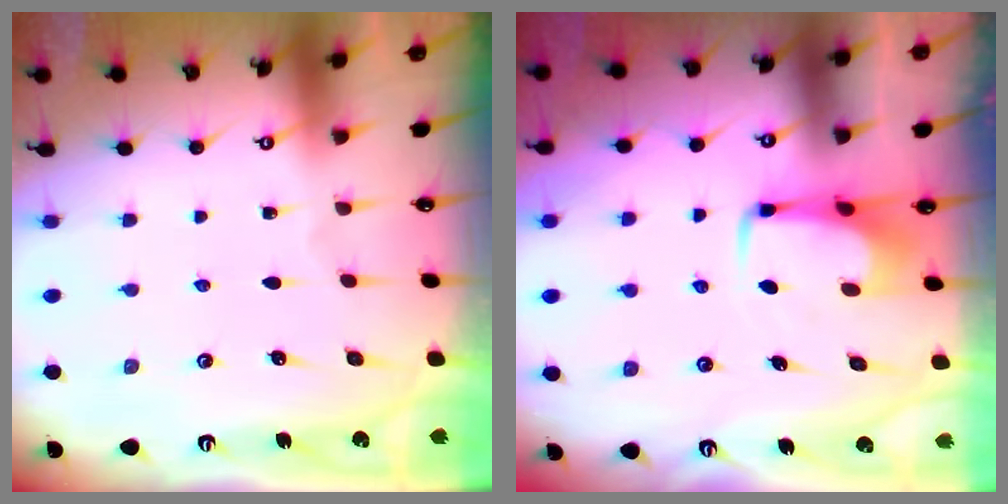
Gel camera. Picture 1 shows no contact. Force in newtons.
{"total": 3.9, "press": 3.9, "slide": 0.2}